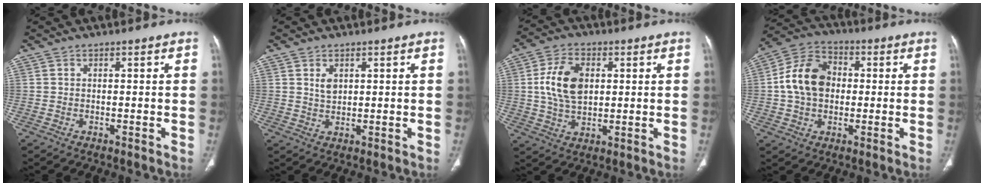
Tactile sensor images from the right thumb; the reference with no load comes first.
{"total": 2.7, "force": [1.1, 1.7, 1.8], "torque": [-0.026, -0.007, 0.024]}
{"total": 10.8, "force": [1.8, 6.9, 8.2], "torque": [-0.145, -0.002, 0.036]}
{"total": 12.5, "force": [0.5, 9.3, 8.3], "torque": [-0.135, 0.026, 0.002]}